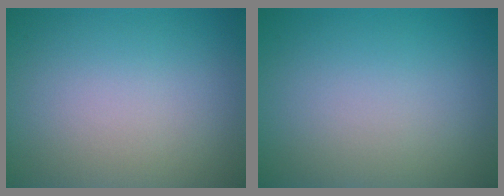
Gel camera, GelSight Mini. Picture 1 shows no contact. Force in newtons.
{"total": 0.0}